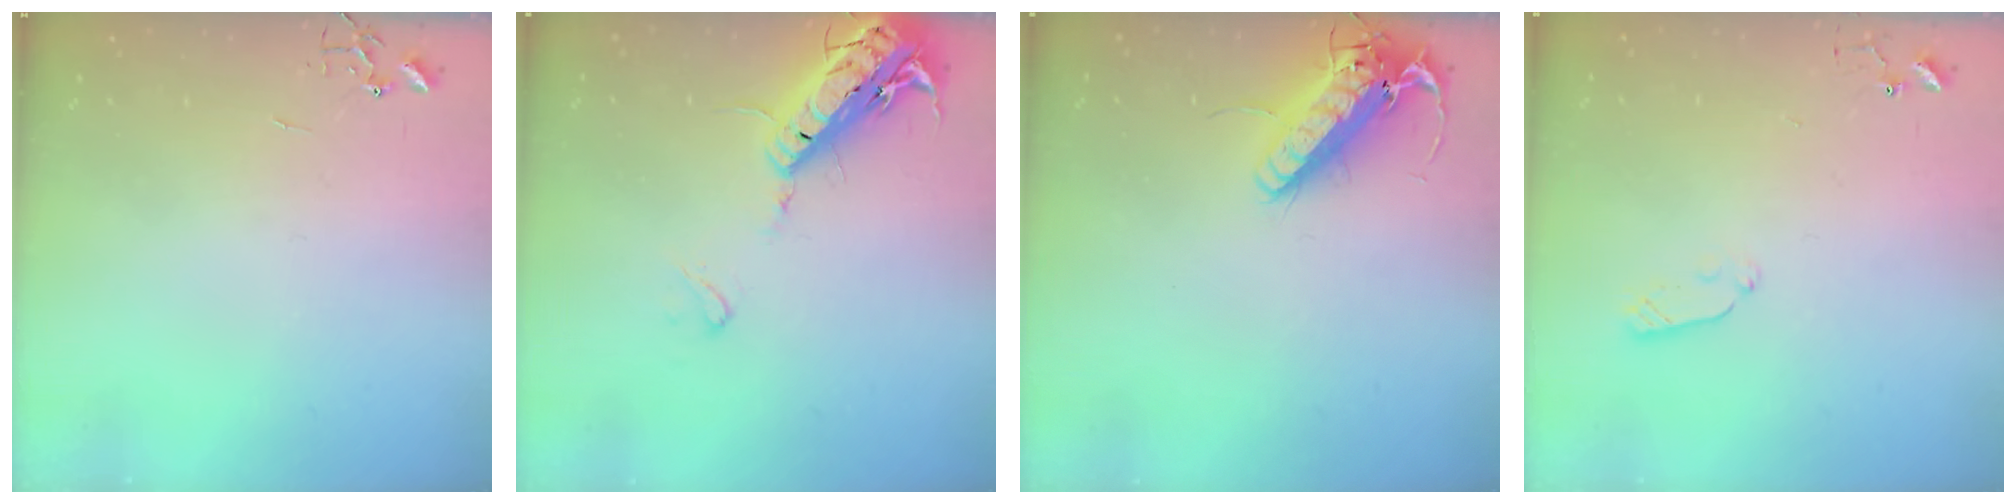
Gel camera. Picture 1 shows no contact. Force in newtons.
{"total": 17.5, "press": 17.2, "slide": 3.6}
{"total": 15.9, "press": 15.7, "slide": 2.8}
{"total": 4.5, "press": 4.5, "slide": 0.4}